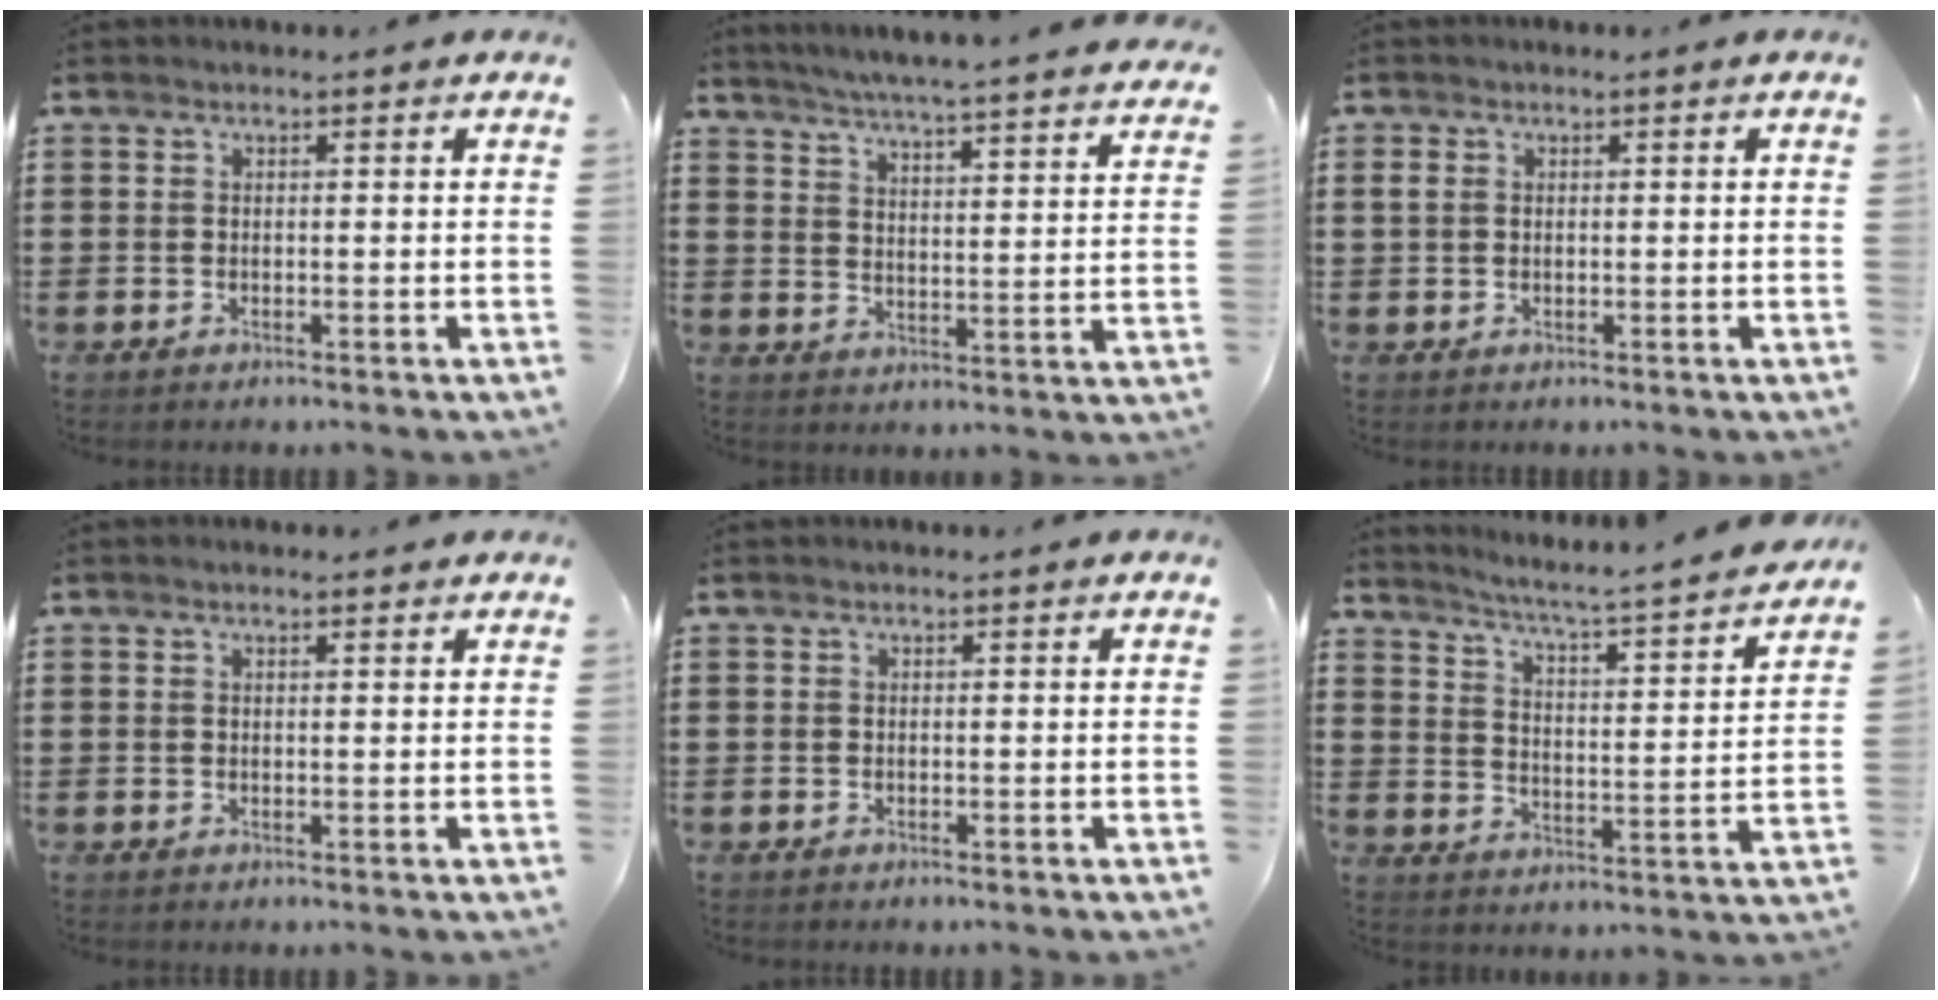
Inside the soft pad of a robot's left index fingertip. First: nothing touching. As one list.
[{"total": 4.9, "force": [4.7, -1.1, 1.2], "torque": [-0.044, -0.042, 0.077]}, {"total": 1.4, "force": [0.2, 1.1, 0.9], "torque": [-0.020, 0.008, 0.003]}, {"total": 1.1, "force": [0.8, 0.2, 0.6], "torque": [-0.013, 0.001, 0.016]}, {"total": 0.0}, {"total": 4.1, "force": [3.7, -1.0, 1.6], "torque": [-0.051, -0.041, 0.050]}]